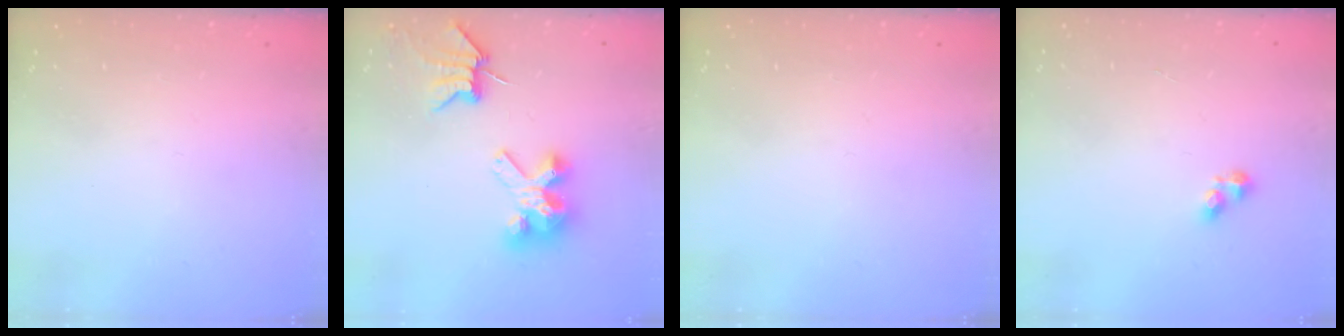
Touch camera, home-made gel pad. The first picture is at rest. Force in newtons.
{"total": 8.4, "press": 8.3, "slide": 1.1}
{"total": 0.0}
{"total": 2.7, "press": 2.6, "slide": 0.5}